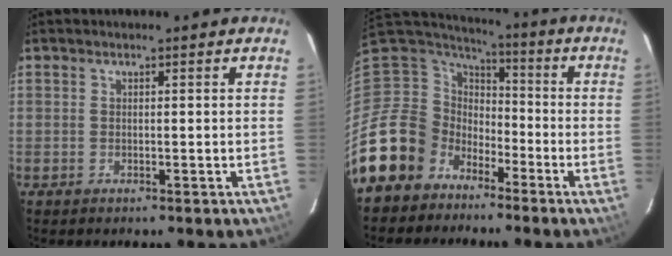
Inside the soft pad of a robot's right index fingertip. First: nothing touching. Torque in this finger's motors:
{"motor_torque": [0.31, -0.49, 0.05, -0.21]}